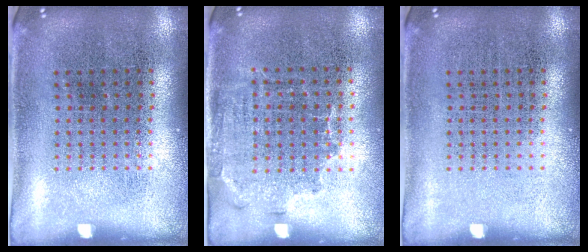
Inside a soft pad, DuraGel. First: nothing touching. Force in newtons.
{"total": 1.5, "press": 1.1, "slide": 0.9}
{"total": 0.0}